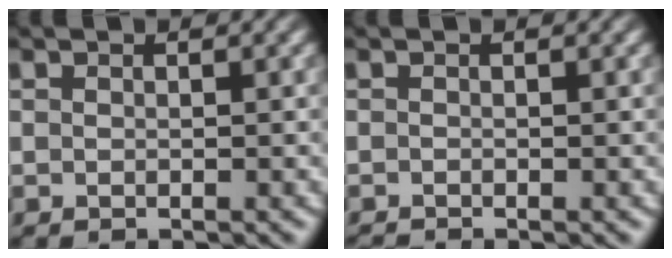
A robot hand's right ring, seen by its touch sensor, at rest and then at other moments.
{"total": 0.9, "force": [-0.9, 0.2, 0.0], "torque": [-0.004, -0.013, -0.011]}